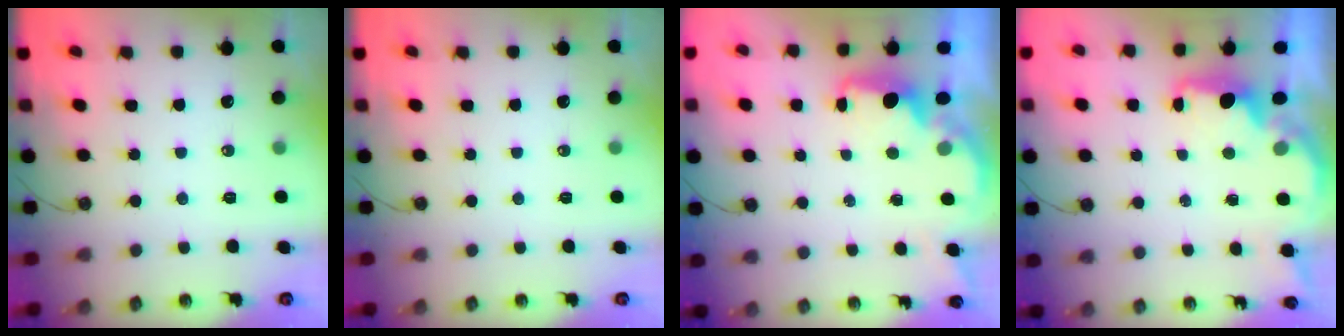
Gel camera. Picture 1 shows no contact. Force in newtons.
{"total": 0.0}
{"total": 2.2, "press": 2.1, "slide": 0.8}
{"total": 1.8, "press": 1.7, "slide": 0.6}